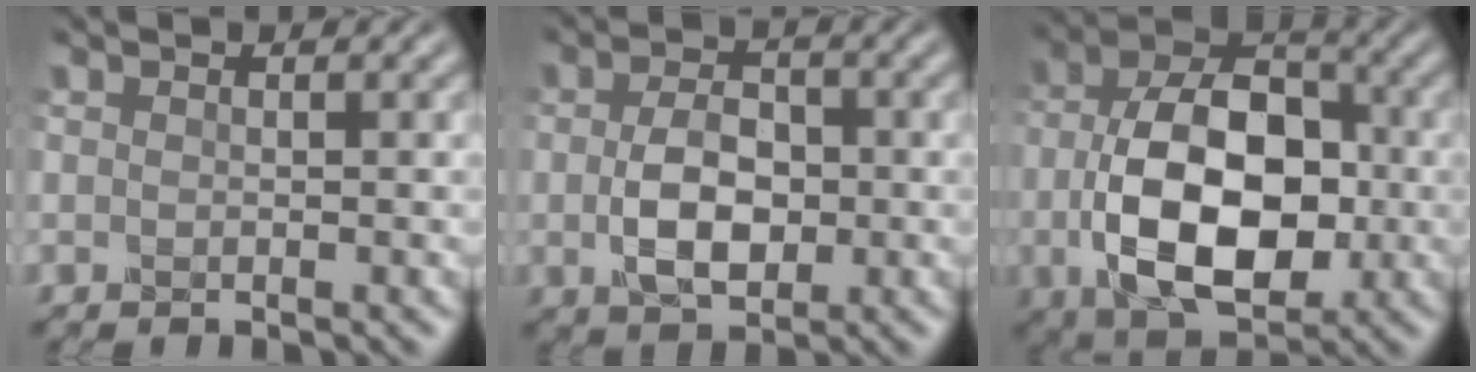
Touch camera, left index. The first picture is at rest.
{"total": 4.4, "force": [-0.4, 2.7, 3.4], "torque": [-0.072, 0.001, -0.012]}
{"total": 11.6, "force": [-2.2, 7.1, 8.9], "torque": [-0.163, 0.001, -0.041]}